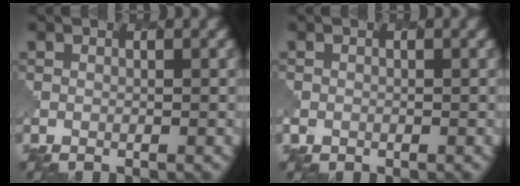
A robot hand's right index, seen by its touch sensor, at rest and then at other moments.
{"total": 0.7, "force": [-0.2, 0.6, -0.1], "torque": [-0.001, -0.003, -0.004]}